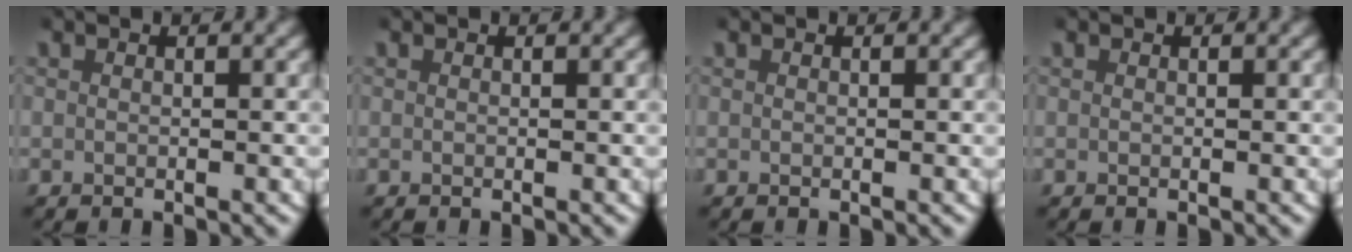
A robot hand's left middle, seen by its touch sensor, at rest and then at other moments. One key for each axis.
{"total": 0.0}
{"total": 0.0}
{"total": 0.0}